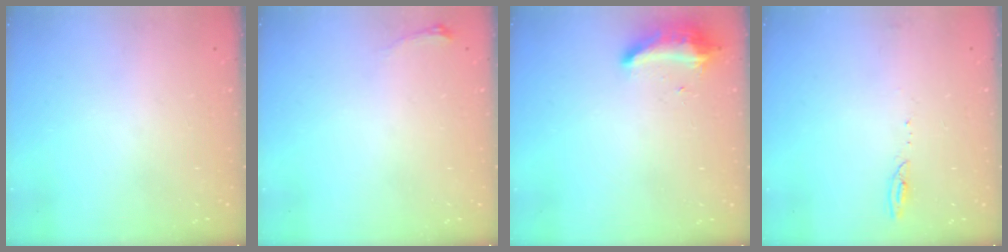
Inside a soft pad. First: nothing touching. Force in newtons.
{"total": 3.3, "press": 3.2, "slide": 1.0}
{"total": 9.1, "press": 9.1, "slide": 0.7}
{"total": 4.0, "press": 4.0, "slide": 0.6}